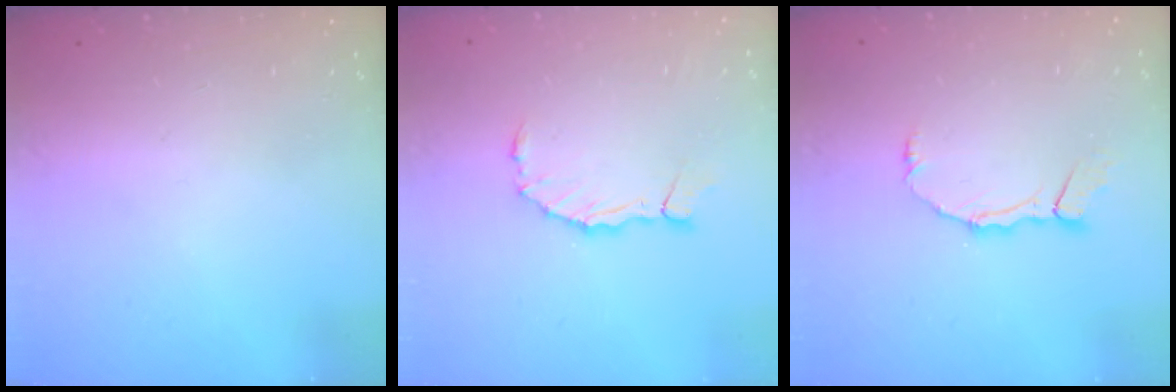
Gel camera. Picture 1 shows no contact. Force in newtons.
{"total": 2.8, "press": 2.8, "slide": 0.2}
{"total": 5.2, "press": 5.2, "slide": 0.4}